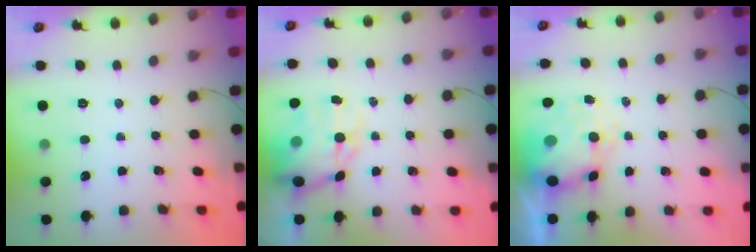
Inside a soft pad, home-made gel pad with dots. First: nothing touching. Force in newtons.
{"total": 12.0, "press": 11.6, "slide": 3.0}
{"total": 8.6, "press": 8.4, "slide": 2.0}